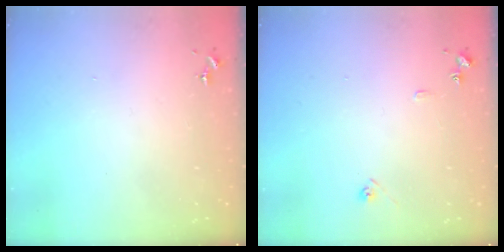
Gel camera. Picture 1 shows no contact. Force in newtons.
{"total": 6.9, "press": 6.9, "slide": 0.7}